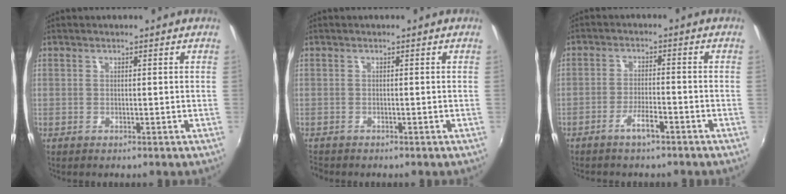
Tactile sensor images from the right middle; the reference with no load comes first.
{"total": 1.5, "force": [-1.4, 0.3, 0.4], "torque": [-0.010, -0.010, -0.023]}
{"total": 3.9, "force": [-2.9, 0.8, 2.4], "torque": [-0.060, 0.001, -0.052]}